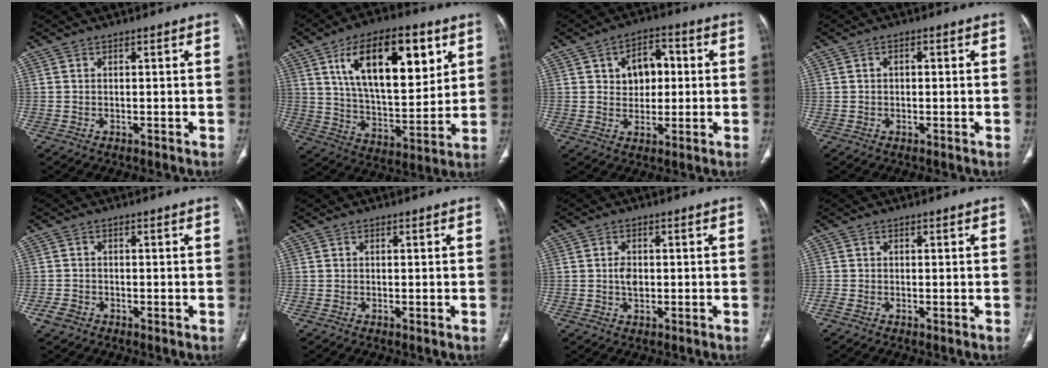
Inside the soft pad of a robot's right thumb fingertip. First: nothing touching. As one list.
[{"total": 22.9, "force": [9.3, 10.3, 18.1], "torque": [-0.258, -0.035, 0.162]}, {"total": 8.4, "force": [1.6, 5.9, 5.7], "torque": [-0.052, 0.009, 0.022]}, {"total": 1.4, "force": [0.2, 0.9, 1.0], "torque": [-0.015, 0.008, 0.001]}, {"total": 2.4, "force": [-1.2, 1.8, 1.1], "torque": [-0.018, 0.005, -0.023]}, {"total": 0.0}, {"total": 2.8, "force": [0.0, 1.9, 2.1], "torque": [-0.035, 0.002, -0.001]}, {"total": 0.8, "force": [-0.3, 0.3, 0.7], "torque": [-0.018, -0.005, -0.012]}]